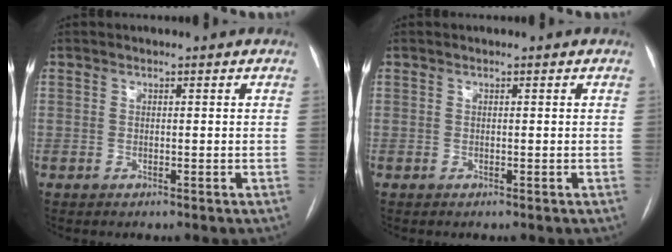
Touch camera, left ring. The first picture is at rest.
{"total": 0.0}